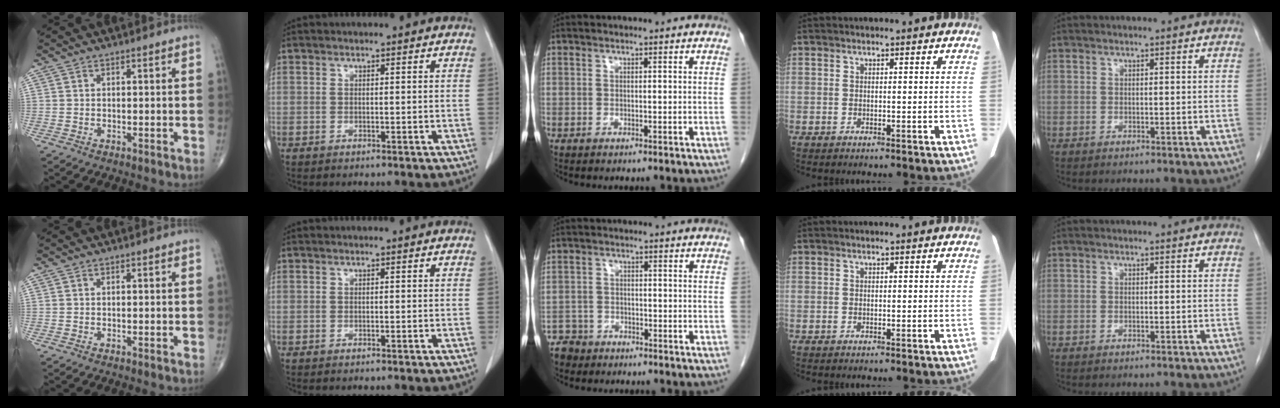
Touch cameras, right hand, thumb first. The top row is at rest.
{"middle": {"total": 4.3, "force": [-3.4, 2.6, -0.6], "torque": [0.011, 0.004, -0.069]}}